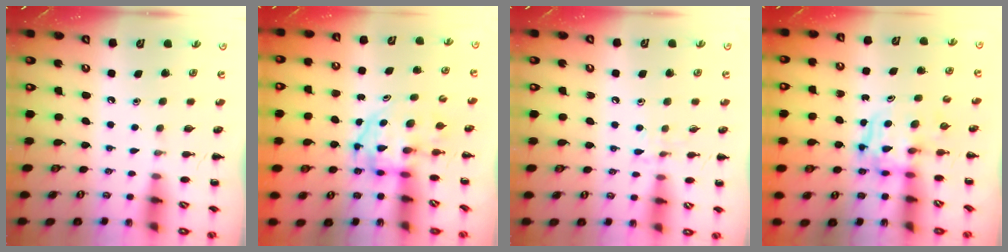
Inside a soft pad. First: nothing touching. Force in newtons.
{"total": 3.4, "press": 3.3, "slide": 0.5}
{"total": 5.7, "press": 5.6, "slide": 1.4}
{"total": 3.3, "press": 3.3, "slide": 0.2}